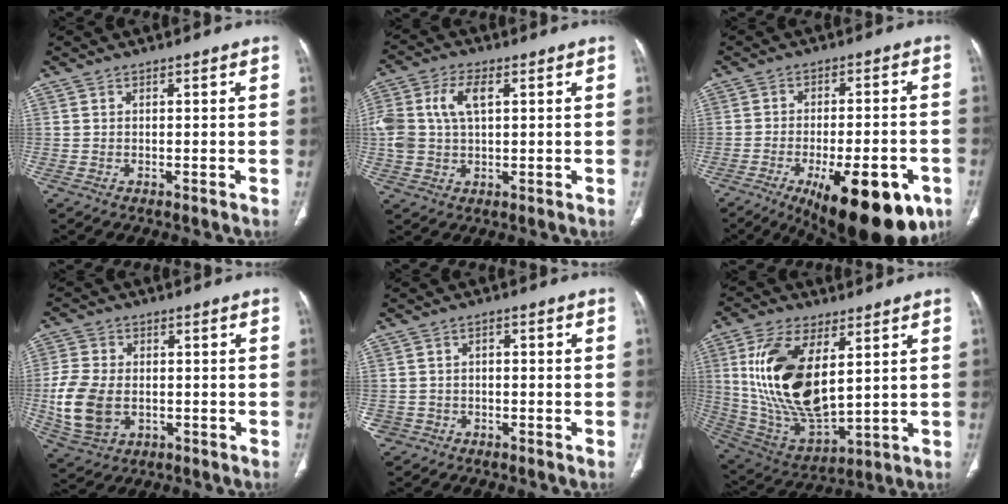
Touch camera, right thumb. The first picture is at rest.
{"total": 9.7, "force": [2.2, 5.6, 7.6], "torque": [-0.171, 0.015, 0.046]}
{"total": 21.5, "force": [-10.4, 8.2, 16.9], "torque": [-0.192, 0.030, -0.138]}
{"total": 11.9, "force": [-1.7, 8.3, 8.3], "torque": [-0.172, -0.001, -0.026]}
{"total": 3.4, "force": [-1.4, 3.1, 0.4], "torque": [0.009, 0.020, -0.025]}
{"total": 20.9, "force": [5.2, 10.2, 17.5], "torque": [-0.331, -0.028, 0.109]}